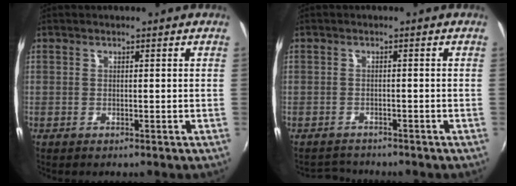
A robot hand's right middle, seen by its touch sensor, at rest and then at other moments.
{"total": 2.8, "force": [-2.7, 0.9, -0.1], "torque": [-0.009, 0.000, -0.050]}